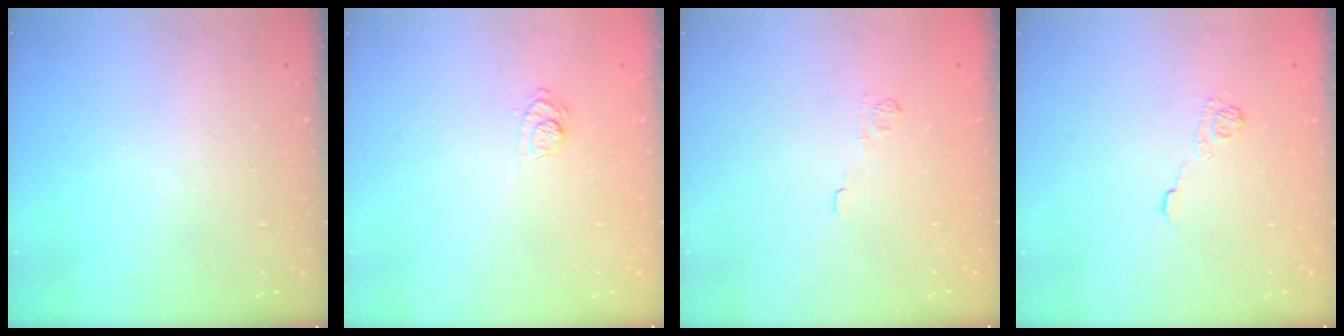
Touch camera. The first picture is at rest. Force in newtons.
{"total": 7.8, "press": 7.6, "slide": 1.6}
{"total": 5.4, "press": 5.2, "slide": 1.4}
{"total": 5.5, "press": 5.3, "slide": 1.3}